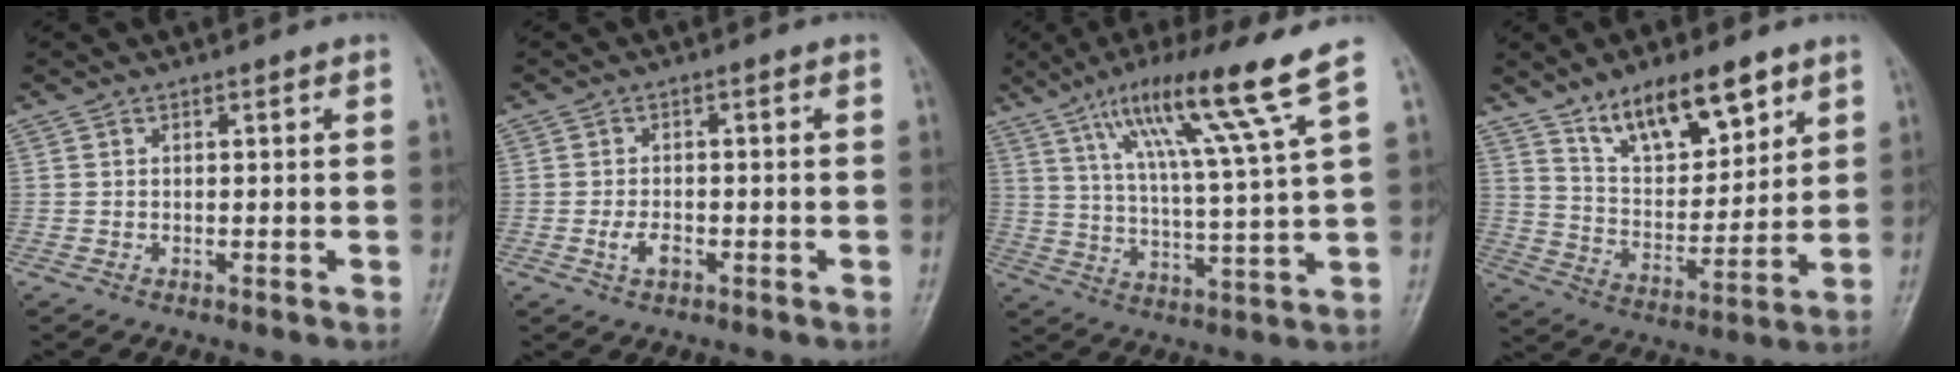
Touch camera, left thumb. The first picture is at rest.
{"total": 3.0, "force": [-1.2, 1.7, 2.2], "torque": [-0.043, 0.008, -0.021]}
{"total": 15.9, "force": [9.3, 0.1, 12.9], "torque": [-0.215, -0.035, 0.154]}
{"total": 14.8, "force": [9.5, 6.1, 9.6], "torque": [-0.122, -0.051, 0.174]}